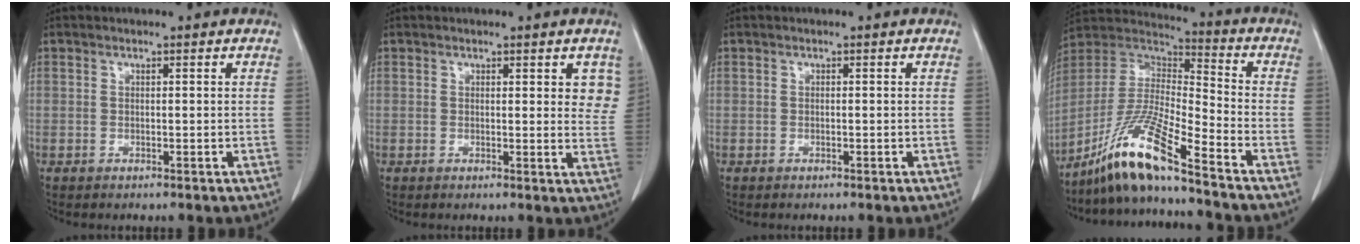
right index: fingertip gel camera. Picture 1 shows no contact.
{"total": 4.6, "force": [2.4, 1.4, 3.7], "torque": [-0.033, -0.009, 0.020]}
{"total": 0.0}
{"total": 14.1, "force": [-10.4, -0.2, 9.4], "torque": [-0.196, -0.008, -0.197]}